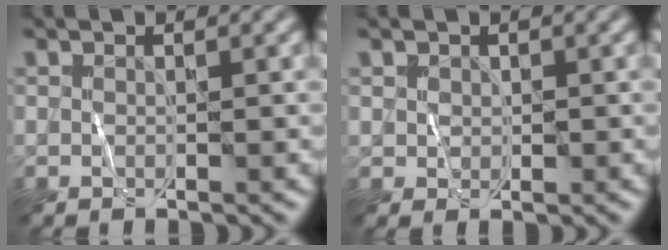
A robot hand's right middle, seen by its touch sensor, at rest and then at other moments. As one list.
[{"total": 0.9, "force": [0.4, 0.7, 0.2], "torque": [-0.002, -0.002, 0.007]}]